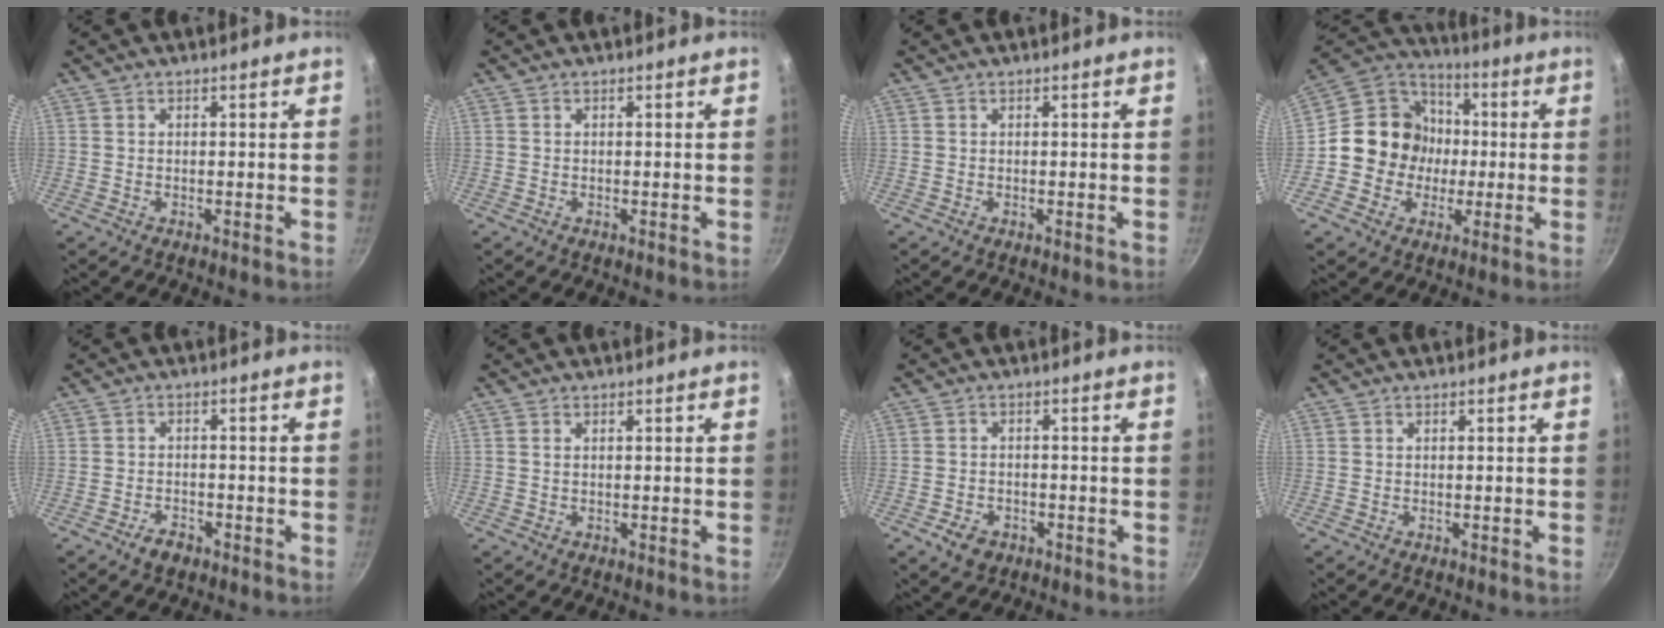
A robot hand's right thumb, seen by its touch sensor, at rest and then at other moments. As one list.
[{"total": 0.0}, {"total": 0.0}, {"total": 14.4, "force": [-1.0, 13.4, 5.3], "torque": [-0.046, 0.028, -0.030]}, {"total": 3.4, "force": [-2.3, 1.9, 1.6], "torque": [-0.023, 0.021, -0.036]}, {"total": 0.6, "force": [0.2, 0.3, 0.4], "torque": [-0.009, 0.001, 0.003]}, {"total": 4.4, "force": [-2.3, 3.1, 2.1], "torque": [-0.035, 0.018, -0.031]}, {"total": 0.0}]